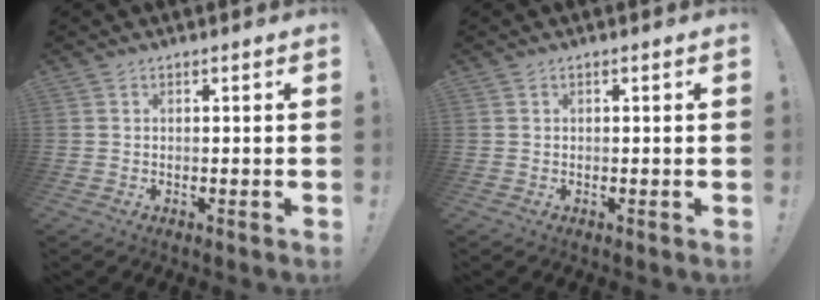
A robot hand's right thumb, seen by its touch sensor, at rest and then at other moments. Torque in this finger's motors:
{"motor_torque": [0.01, 0.00, 0.10, -0.08, 0.06]}